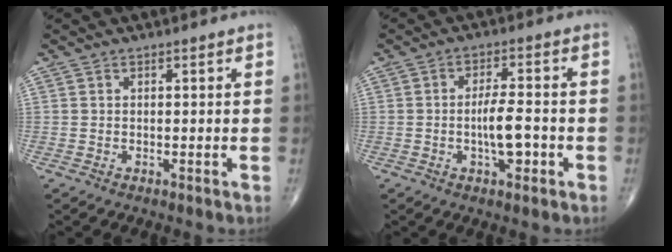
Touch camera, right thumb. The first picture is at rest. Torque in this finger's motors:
{"motor_torque": [2.70, 2.31, 0.77, -0.17, 0.21]}